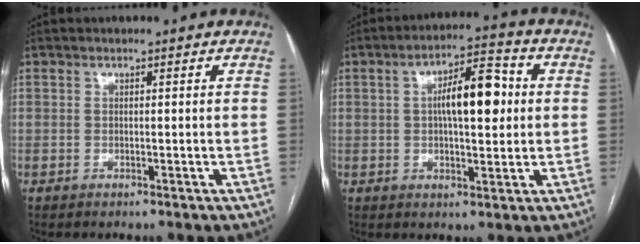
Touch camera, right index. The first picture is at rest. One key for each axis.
{"total": 9.8, "fx": 1.3, "fy": 3.2, "fz": 9.2, "tx": -0.151, "ty": 0.024, "tz": 0.018}